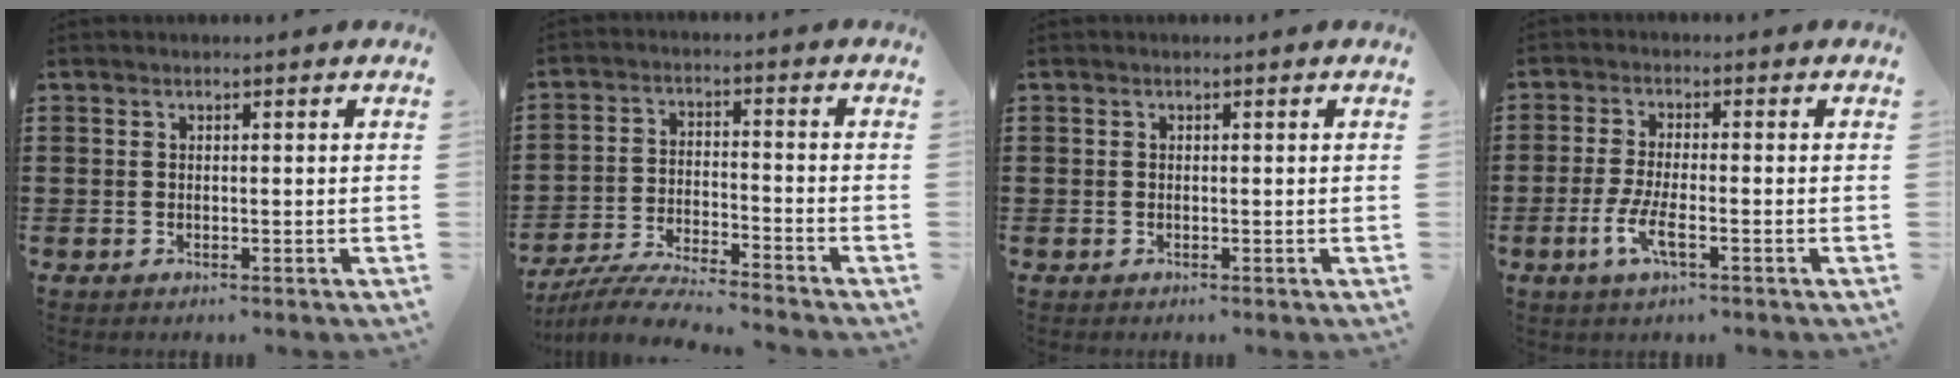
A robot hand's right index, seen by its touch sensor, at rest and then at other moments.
{"total": 6.2, "force": [-5.9, 0.0, 1.7], "torque": [-0.046, -0.007, -0.119]}
{"total": 0.0}
{"total": 4.9, "force": [-2.0, 1.0, 4.4], "torque": [-0.099, -0.012, -0.042]}